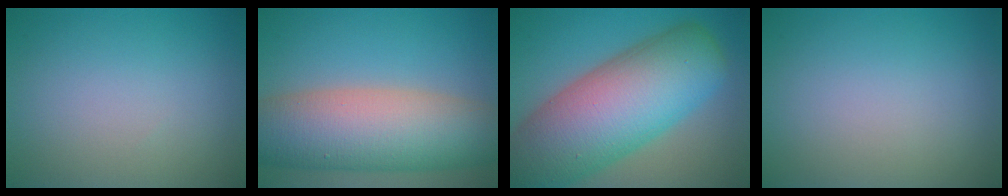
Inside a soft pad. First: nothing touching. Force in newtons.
{"total": 11.6, "press": 11.6, "slide": 0.6}
{"total": 15.2, "press": 15.1, "slide": 0.6}
{"total": 0.0}